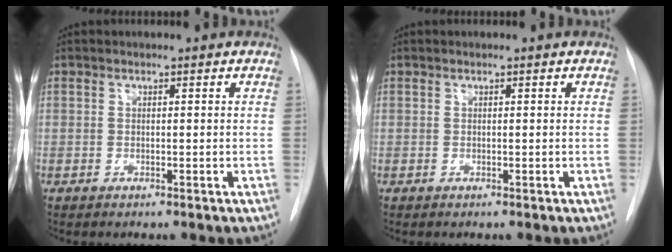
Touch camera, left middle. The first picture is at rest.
{"total": 0.0}